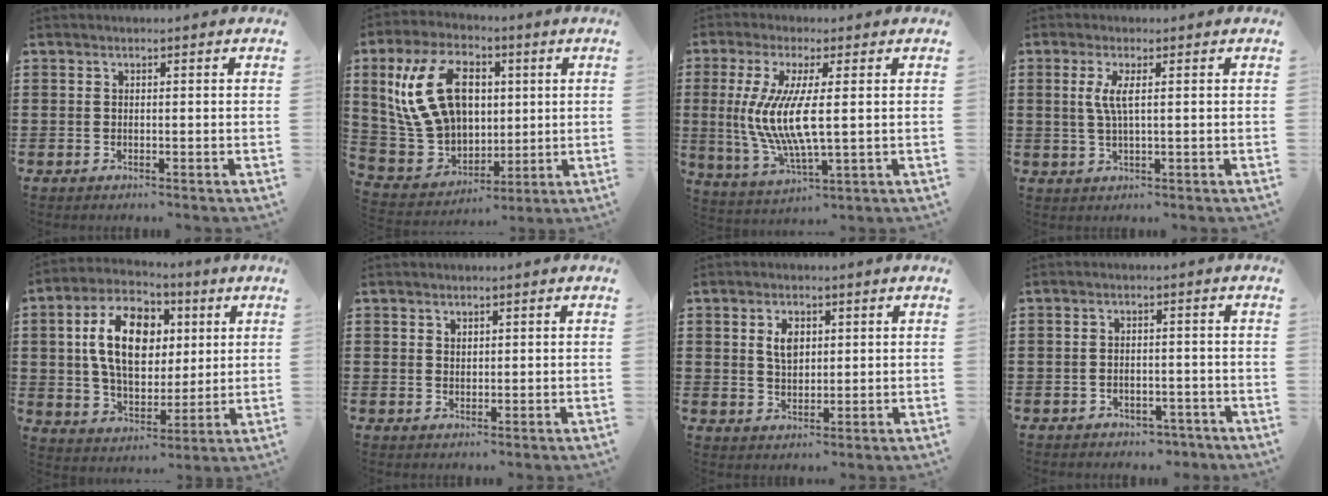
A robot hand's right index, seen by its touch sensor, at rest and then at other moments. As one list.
[{"total": 15.2, "force": [3.5, 10.3, 10.5], "torque": [-0.254, 0.025, 0.066]}, {"total": 9.2, "force": [0.8, 2.6, 8.8], "torque": [-0.202, -0.015, 0.007]}, {"total": 3.5, "force": [0.6, 0.4, 3.5], "torque": [-0.077, -0.004, 0.007]}, {"total": 13.2, "force": [2.7, 8.1, 10.2], "torque": [-0.218, 0.011, 0.042]}, {"total": 1.2, "force": [1.0, 0.7, 0.2], "torque": [-0.004, 0.003, 0.018]}, {"total": 3.7, "force": [1.1, 2.3, 2.7], "torque": [-0.061, 0.011, 0.019]}, {"total": 2.2, "force": [-2.1, 0.6, 0.2], "torque": [-0.010, -0.001, -0.043]}]